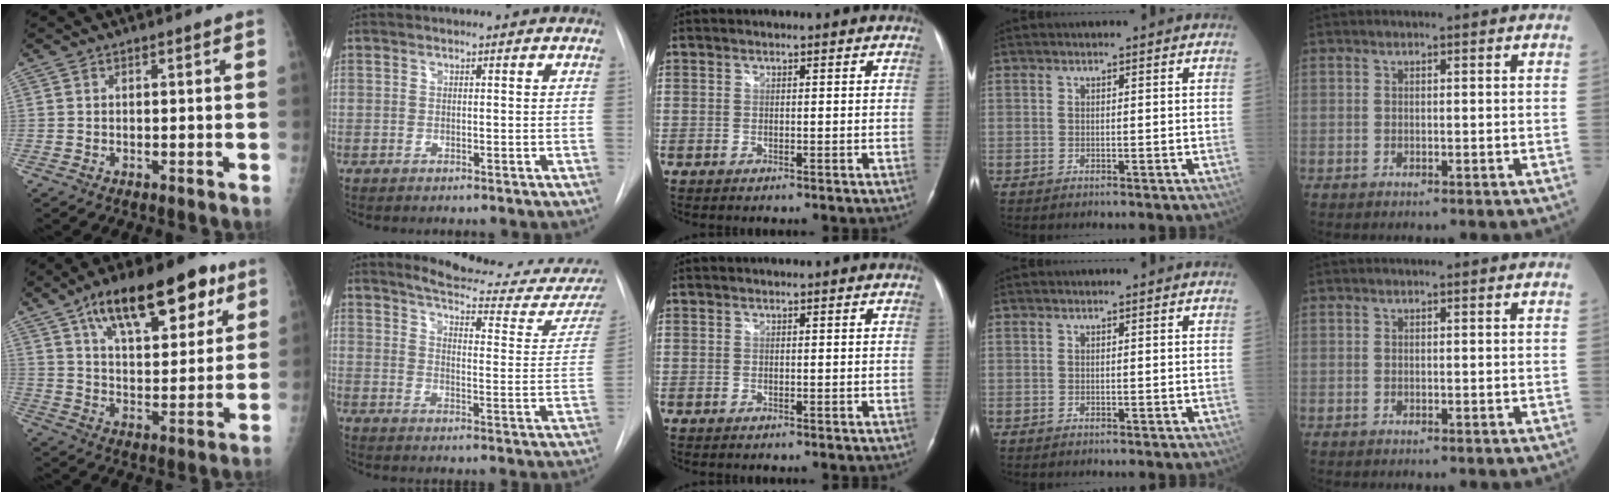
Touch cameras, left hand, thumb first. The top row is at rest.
{"thumb": {"total": 21.2, "force": [11.5, 9.3, 15.2], "torque": [-0.197, -0.022, 0.186]}, "index": {"total": 17.8, "force": [17.0, 1.4, 4.9], "torque": [-0.059, -0.093, 0.199]}}